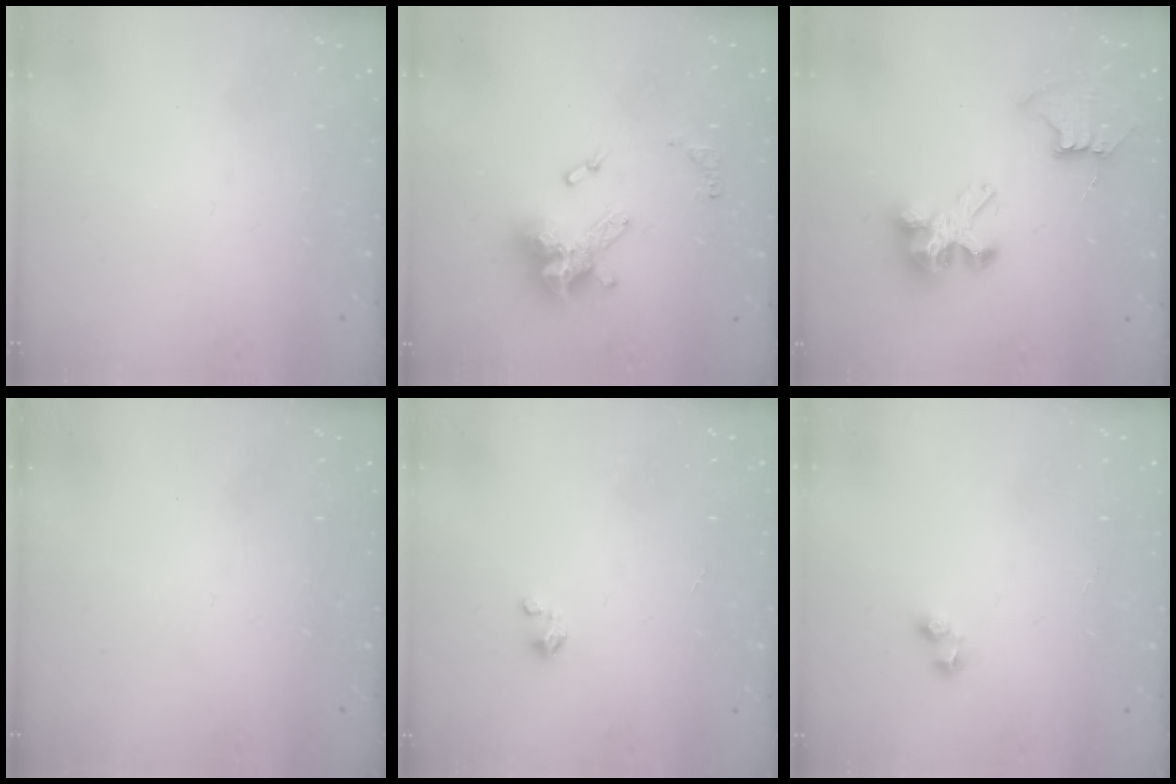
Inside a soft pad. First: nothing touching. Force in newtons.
{"total": 14.1, "press": 14.1, "slide": 0.9}
{"total": 8.0, "press": 8.0, "slide": 0.5}
{"total": 0.0}
{"total": 0.0}
{"total": 3.0, "press": 2.7, "slide": 1.3}